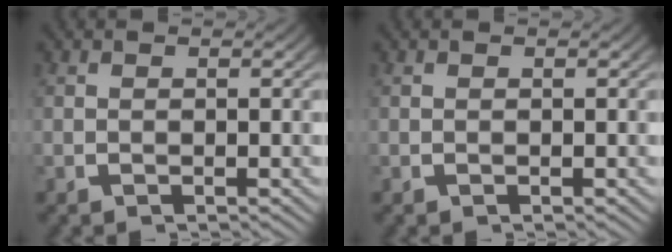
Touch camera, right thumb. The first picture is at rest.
{"total": 0.0}